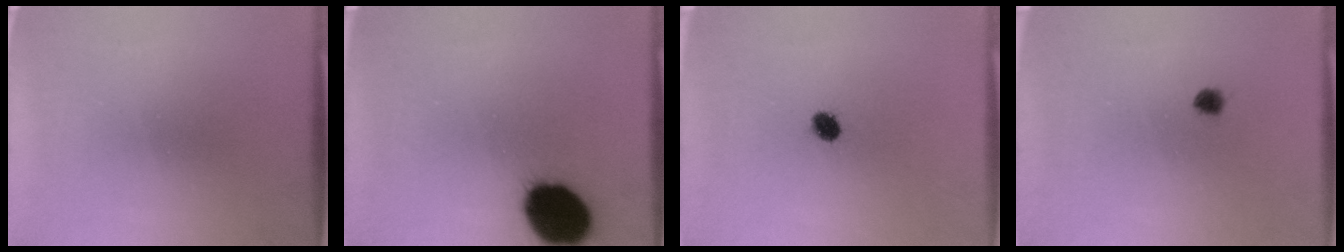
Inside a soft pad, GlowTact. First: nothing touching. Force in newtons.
{"total": 17.9}
{"total": 3.5}
{"total": 1.4}